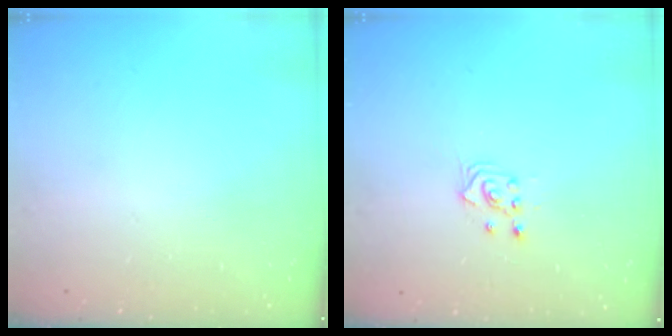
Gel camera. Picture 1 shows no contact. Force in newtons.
{"total": 2.9, "press": 2.9, "slide": 0.2}